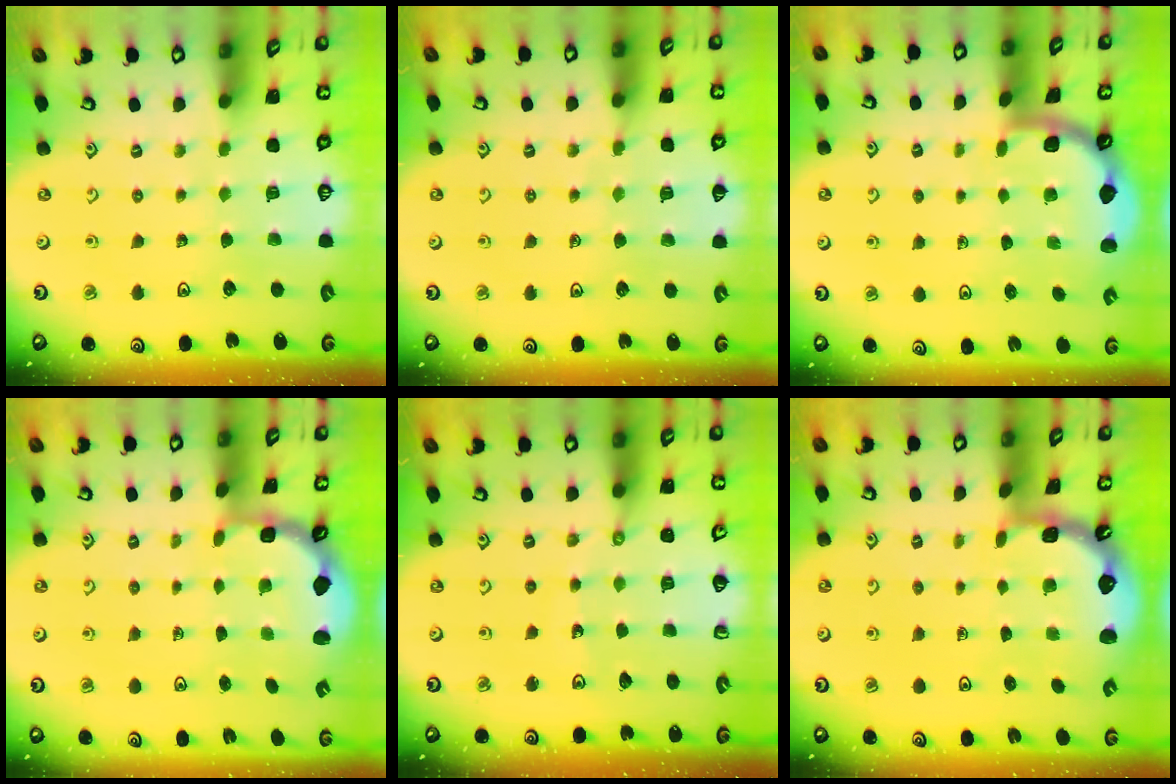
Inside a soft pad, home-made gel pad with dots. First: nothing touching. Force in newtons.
{"total": 5.0, "press": 4.8, "slide": 1.3}
{"total": 1.8, "press": 1.8, "slide": 0.1}
{"total": 3.0, "press": 2.0, "slide": 2.2}
{"total": 8.0, "press": 8.0, "slide": 1.0}
{"total": 1.2, "press": 1.1, "slide": 0.1}